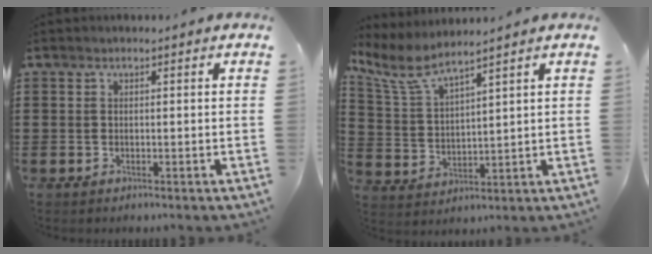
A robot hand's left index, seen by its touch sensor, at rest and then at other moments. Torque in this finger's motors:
{"motor_torque": [2.14, 0.00, -0.03, 0.02]}